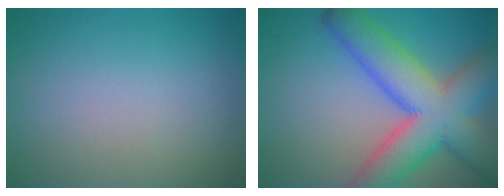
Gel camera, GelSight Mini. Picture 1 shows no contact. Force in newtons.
{"total": 11.3, "press": 11.3, "slide": 0.5}